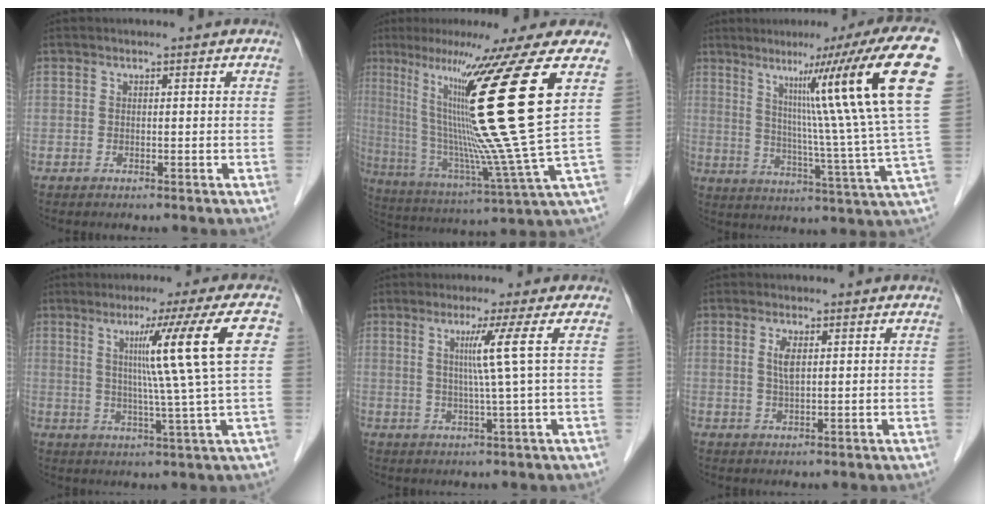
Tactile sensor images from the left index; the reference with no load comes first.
{"total": 22.5, "force": [7.7, -3.4, 20.8], "torque": [-0.349, -0.031, 0.112]}
{"total": 20.6, "force": [8.3, -2.1, 18.7], "torque": [-0.260, 0.004, 0.109]}
{"total": 12.3, "force": [2.8, -2.7, 11.6], "torque": [-0.177, 0.004, 0.052]}
{"total": 5.4, "force": [1.3, -2.2, 4.8], "torque": [-0.091, -0.006, 0.029]}
{"total": 2.6, "force": [0.7, 0.5, 2.4], "torque": [-0.055, -0.001, 0.014]}